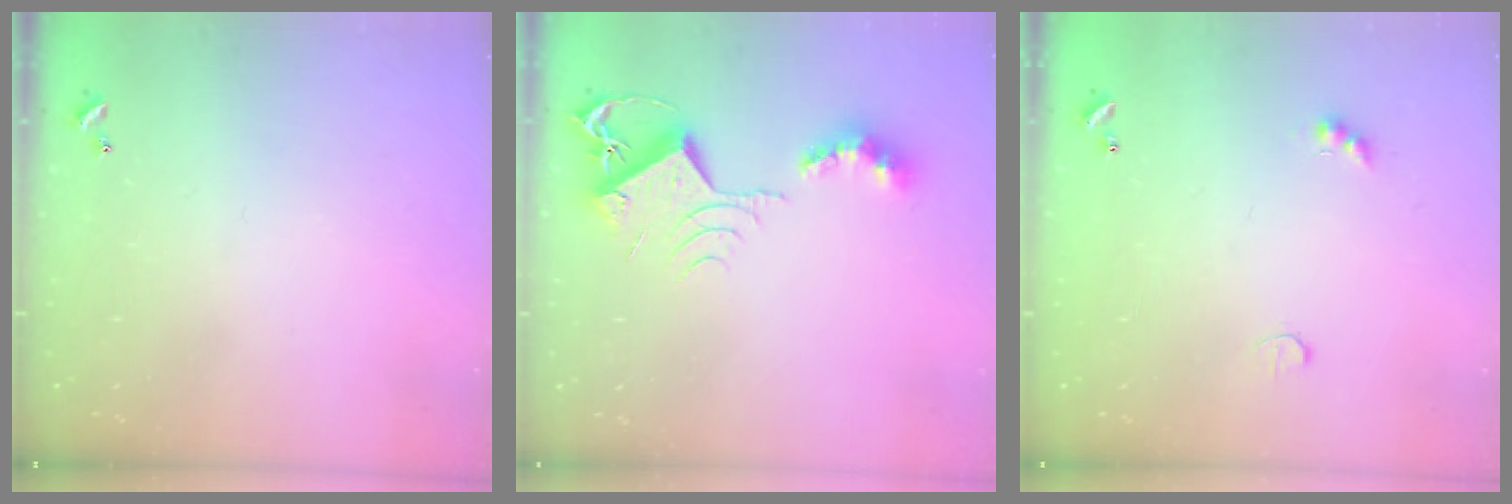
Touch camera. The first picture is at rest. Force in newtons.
{"total": 12.8, "press": 12.8, "slide": 1.0}
{"total": 2.6, "press": 2.4, "slide": 0.8}